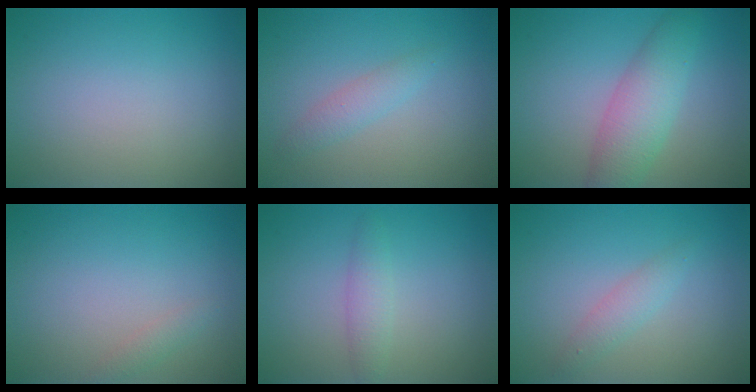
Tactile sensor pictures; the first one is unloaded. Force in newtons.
{"total": 1.6, "press": 1.6, "slide": 0.0}
{"total": 4.7, "press": 4.7, "slide": 0.1}
{"total": 0.9, "press": 0.9, "slide": 0.0}
{"total": 1.8, "press": 1.8, "slide": 0.1}
{"total": 1.6, "press": 1.6, "slide": 0.0}